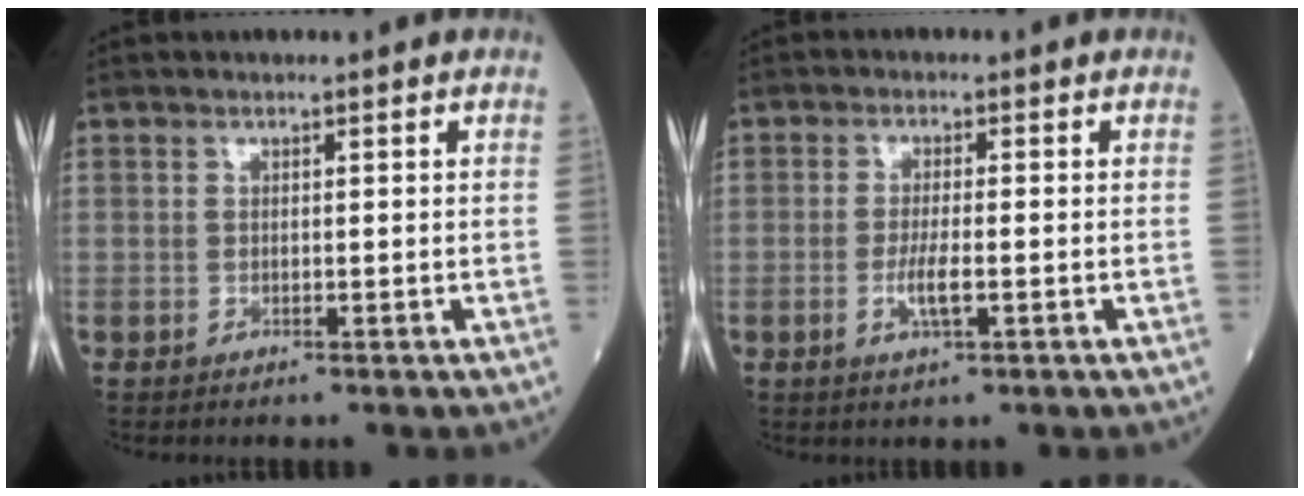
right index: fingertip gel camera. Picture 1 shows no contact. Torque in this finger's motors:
{"motor_torque": [0.16, -0.03, 0.30, 0.09]}